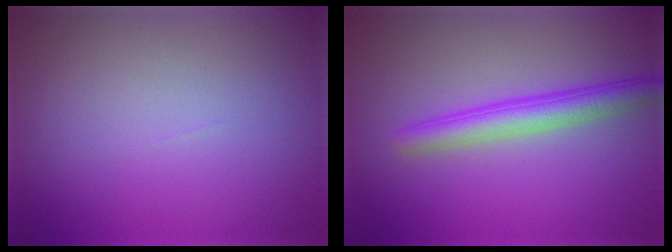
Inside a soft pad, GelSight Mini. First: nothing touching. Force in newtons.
{"total": 3.7, "press": 3.7, "slide": 0.1}